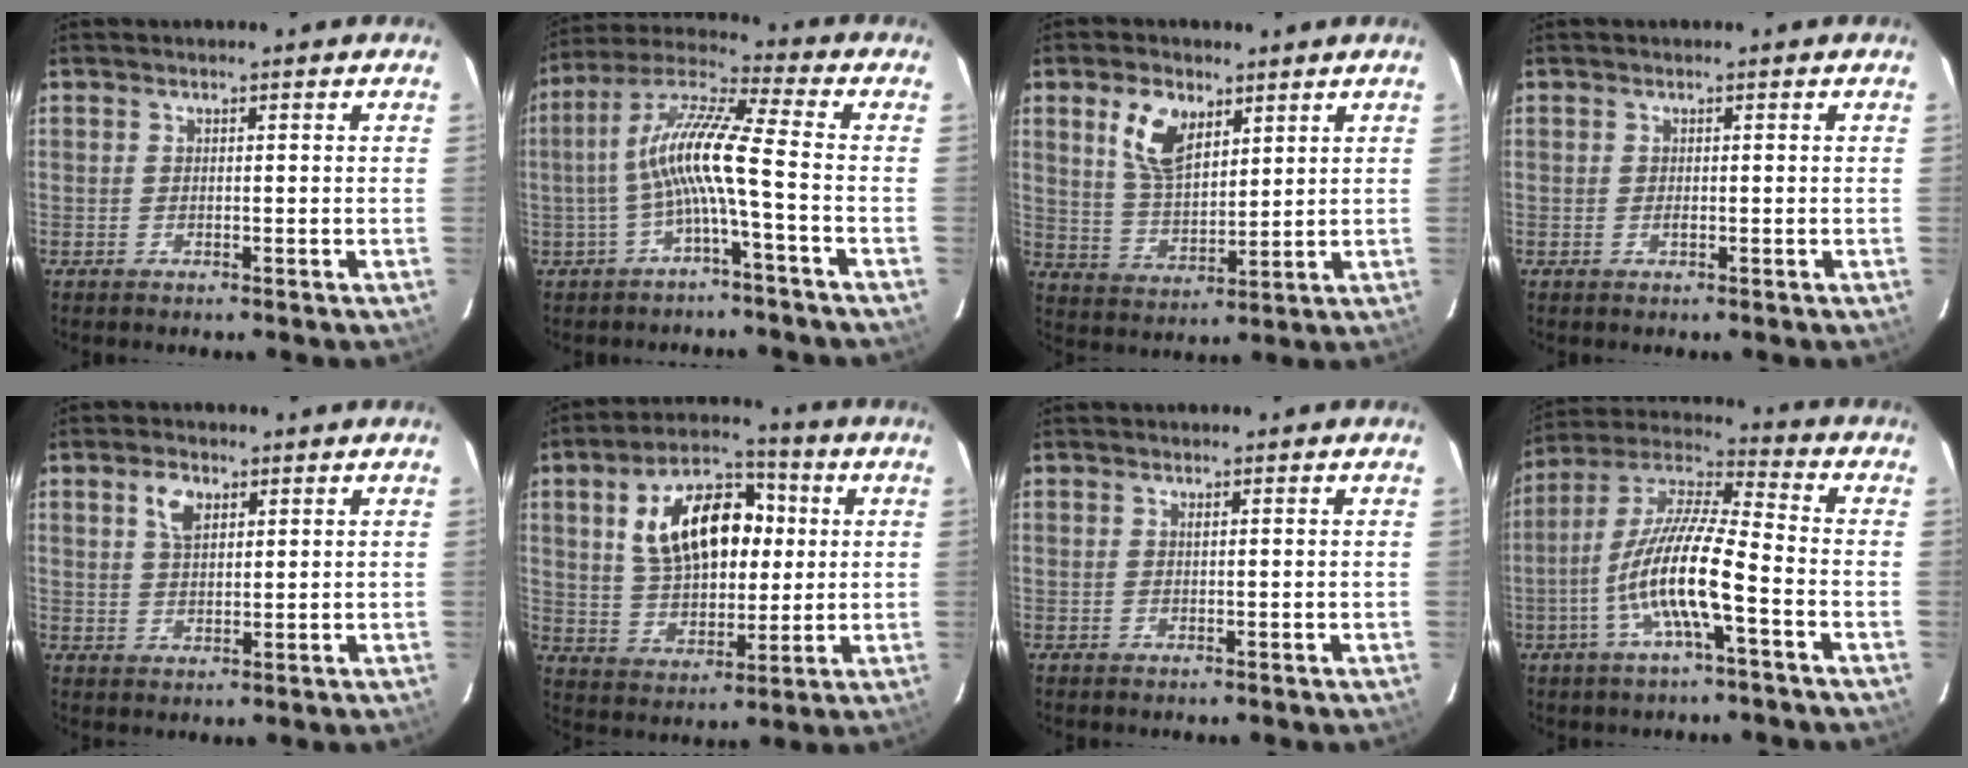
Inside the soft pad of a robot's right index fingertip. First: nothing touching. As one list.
[{"total": 11.3, "force": [-2.8, 0.1, 11.0], "torque": [-0.226, 0.018, -0.057]}, {"total": 9.4, "force": [4.6, 5.0, 6.4], "torque": [-0.125, 0.012, 0.096]}, {"total": 0.5, "force": [-0.1, 0.3, 0.4], "torque": [-0.007, 0.000, -0.001]}, {"total": 4.3, "force": [2.1, 2.4, 2.9], "torque": [-0.054, 0.010, 0.039]}, {"total": 16.8, "force": [3.9, 9.9, 13.0], "torque": [-0.235, 0.031, 0.072]}, {"total": 0.0}, {"total": 13.6, "force": [-4.6, 1.9, 12.6], "torque": [-0.249, 0.002, -0.095]}]